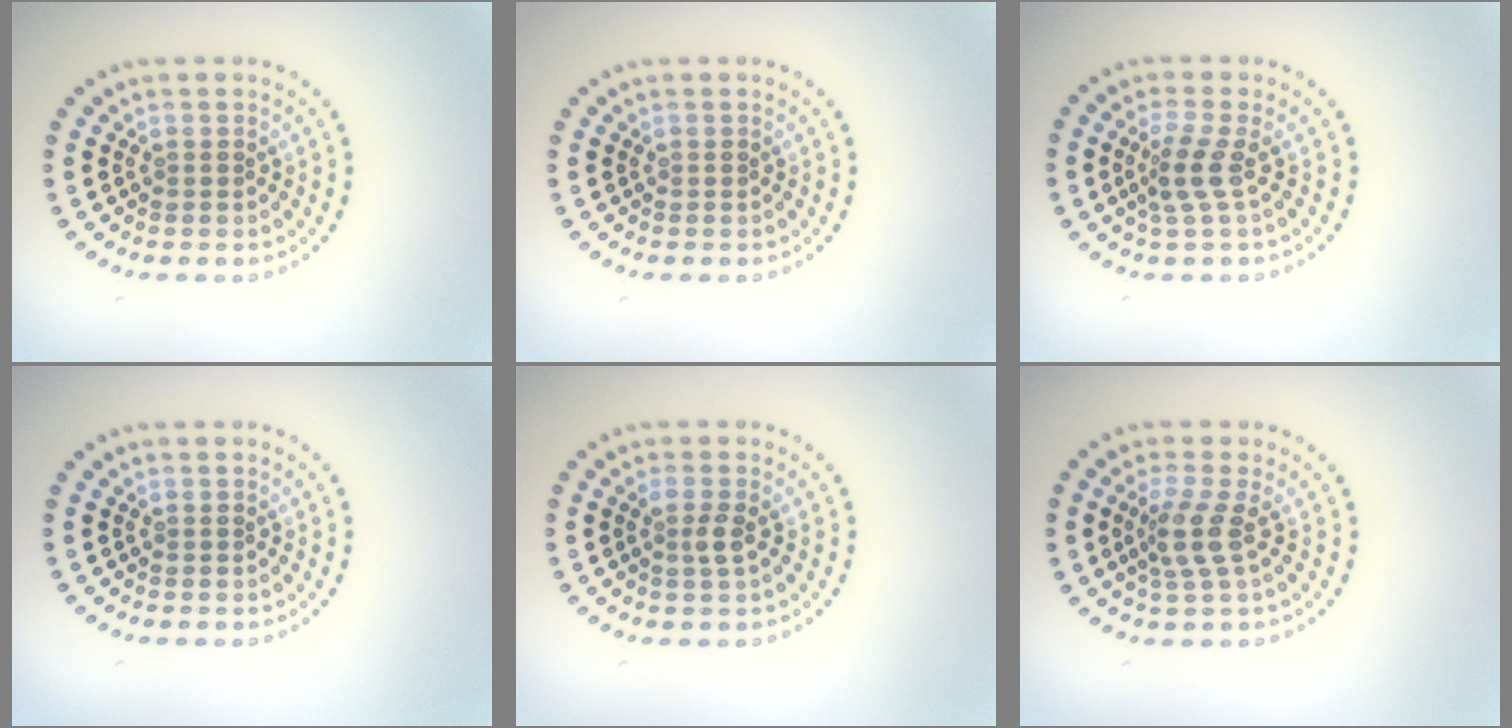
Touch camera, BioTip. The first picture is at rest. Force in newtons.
{"total": 0.0}
{"total": 2.3, "press": 1.7, "slide": 1.6}
{"total": 0.0}
{"total": 1.5, "press": 1.2, "slide": 0.9}
{"total": 2.7, "press": 2.0, "slide": 1.7}